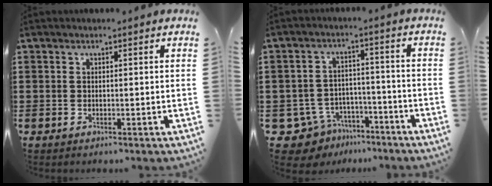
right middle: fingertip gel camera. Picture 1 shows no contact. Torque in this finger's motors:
{"motor_torque": [-0.14, -0.15, 0.07, -0.02]}